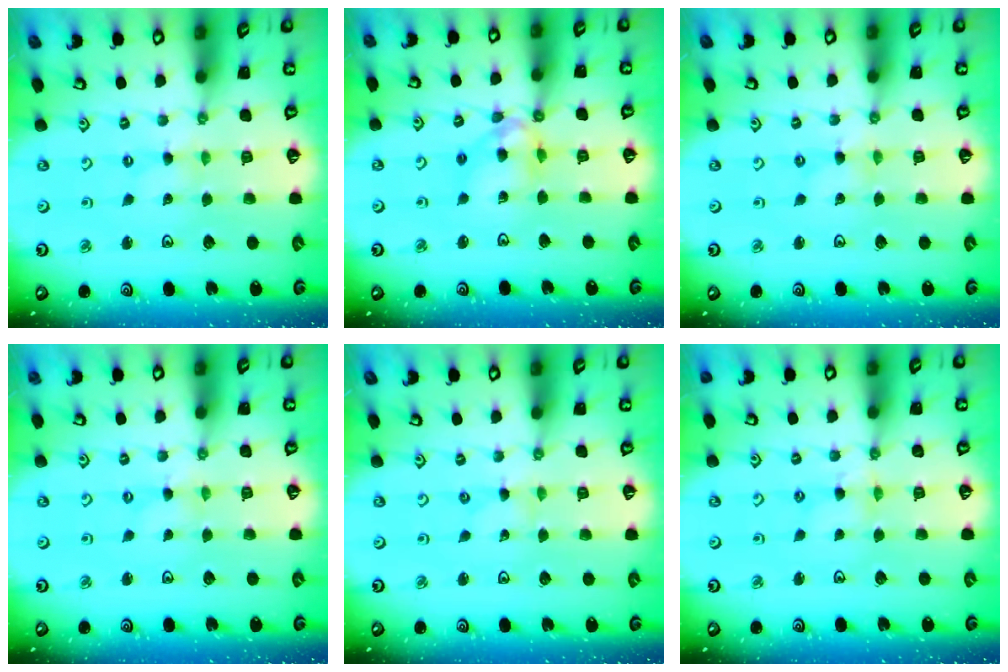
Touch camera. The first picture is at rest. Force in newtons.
{"total": 11.7, "press": 11.6, "slide": 1.2}
{"total": 0.0}
{"total": 0.0}
{"total": 0.0}
{"total": 2.9, "press": 2.9, "slide": 0.4}